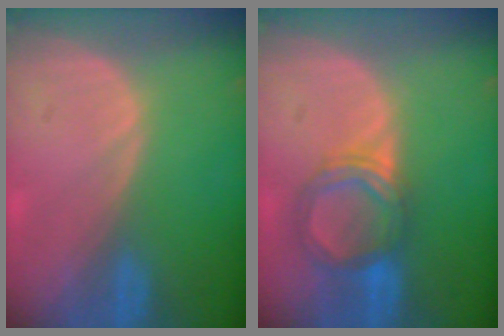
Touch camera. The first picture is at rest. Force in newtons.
{"total": 5.5, "press": 5.4, "slide": 1.2}